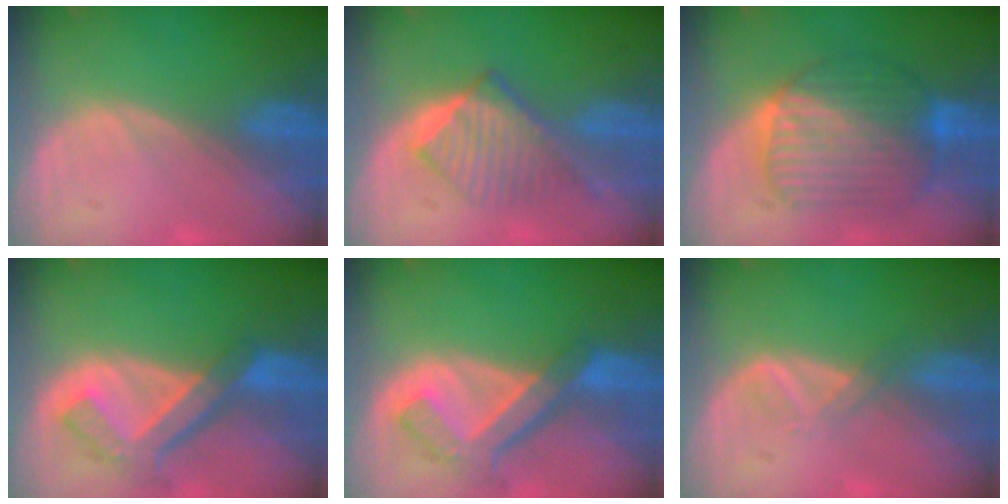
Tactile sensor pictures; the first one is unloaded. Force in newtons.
{"total": 6.5, "press": 6.2, "slide": 2.1}
{"total": 10.3, "press": 10.3, "slide": 0.8}
{"total": 7.6, "press": 6.6, "slide": 3.7}
{"total": 7.6, "press": 6.6, "slide": 3.7}
{"total": 1.8, "press": 1.7, "slide": 0.3}